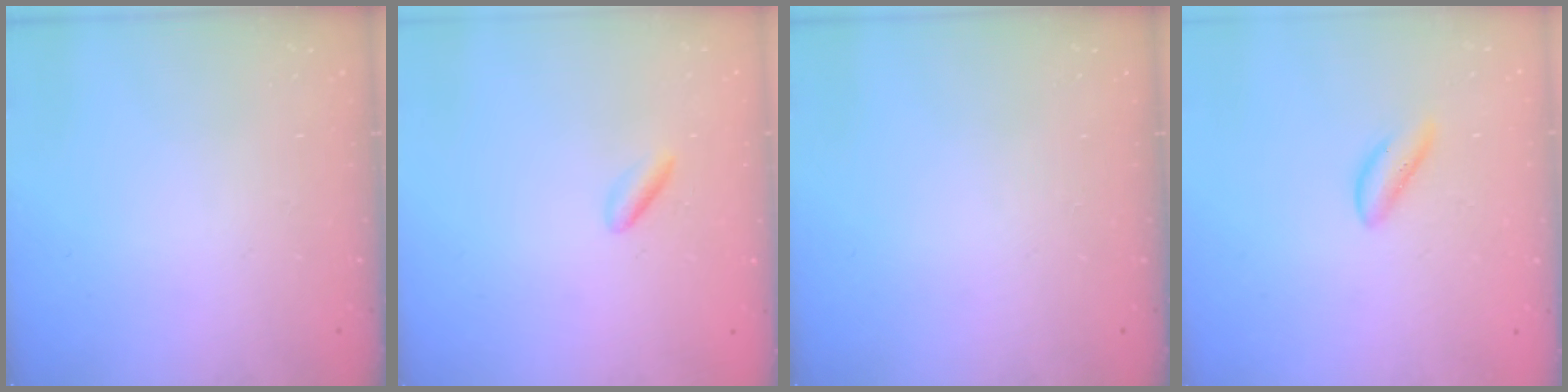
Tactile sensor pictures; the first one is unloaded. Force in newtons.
{"total": 1.5, "press": 1.3, "slide": 0.7}
{"total": 0.0}
{"total": 2.0, "press": 1.9, "slide": 0.6}